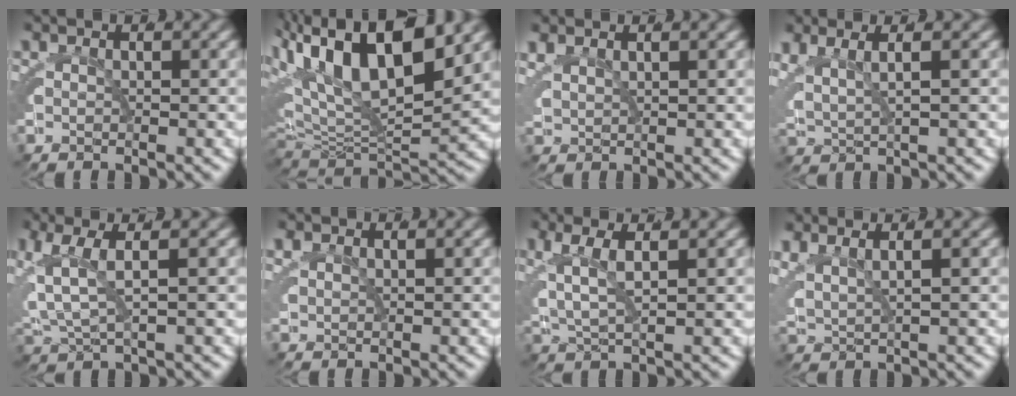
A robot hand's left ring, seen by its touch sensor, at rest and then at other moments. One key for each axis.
{"total": 11.4, "fx": 2.1, "fy": 7.3, "fz": 8.5, "tx": -0.160, "ty": 0.004, "tz": 0.027}
{"total": 3.1, "fx": 1.2, "fy": 2.5, "fz": 1.4, "tx": -0.047, "ty": -0.006, "tz": 0.024}
{"total": 3.8, "fx": 1.1, "fy": 2.7, "fz": 2.6, "tx": -0.071, "ty": -0.007, "tz": 0.024}
{"total": 3.8, "fx": 1.1, "fy": 2.5, "fz": 2.7, "tx": -0.080, "ty": -0.007, "tz": 0.025}
{"total": 1.5, "fx": 0.6, "fy": 1.3, "fz": 0.4, "tx": -0.013, "ty": -0.005, "tz": 0.014}
{"total": 2.8, "fx": 0.7, "fy": 1.6, "fz": 2.2, "tx": -0.068, "ty": -0.013, "tz": 0.020}
{"total": 4.2, "fx": 1.3, "fy": 3.1, "fz": 2.5, "tx": -0.076, "ty": -0.009, "tz": 0.026}